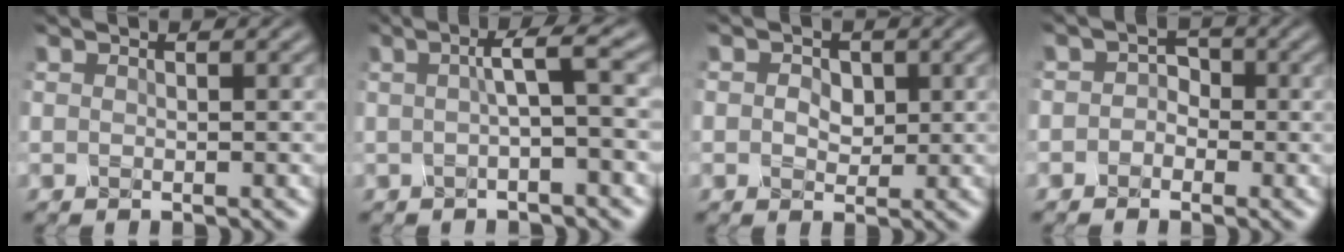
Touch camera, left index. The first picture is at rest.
{"total": 3.2, "force": [-0.1, 0.4, 3.1], "torque": [-0.052, 0.014, -0.008]}
{"total": 2.3, "force": [0.2, 1.9, 1.3], "torque": [-0.025, 0.003, -0.008]}
{"total": 1.8, "force": [-0.9, 1.5, 0.5], "torque": [0.005, 0.004, -0.025]}